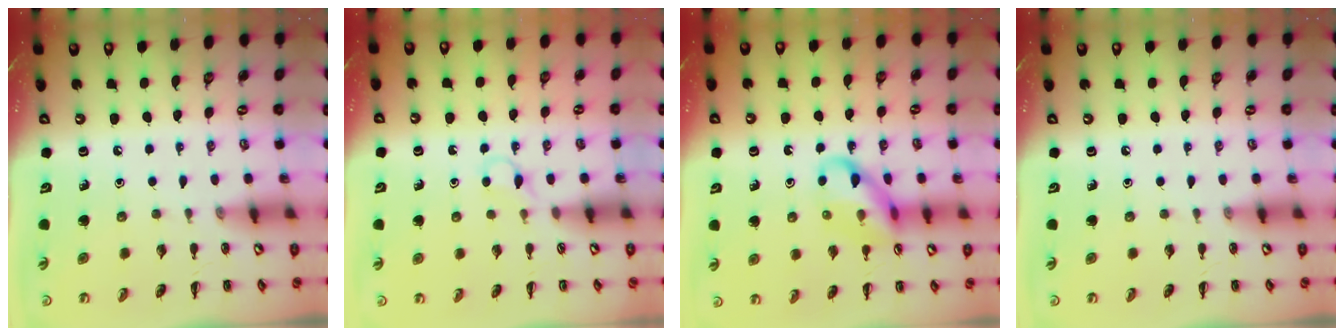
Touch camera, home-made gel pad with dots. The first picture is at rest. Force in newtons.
{"total": 2.8, "press": 2.7, "slide": 0.8}
{"total": 11.9, "press": 11.7, "slide": 1.9}
{"total": 0.0}